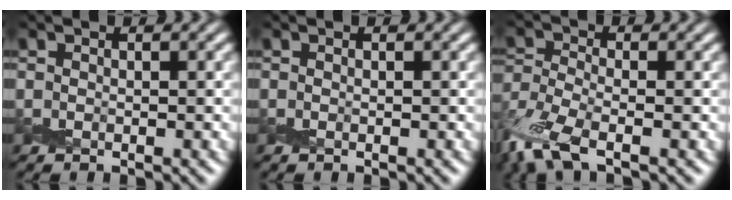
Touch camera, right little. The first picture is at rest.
{"total": 0.0}
{"total": 6.1, "force": [-4.1, 2.2, 4.0], "torque": [-0.099, -0.018, -0.095]}